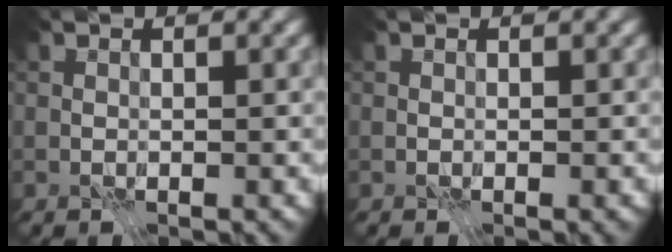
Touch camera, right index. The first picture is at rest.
{"total": 0.0}